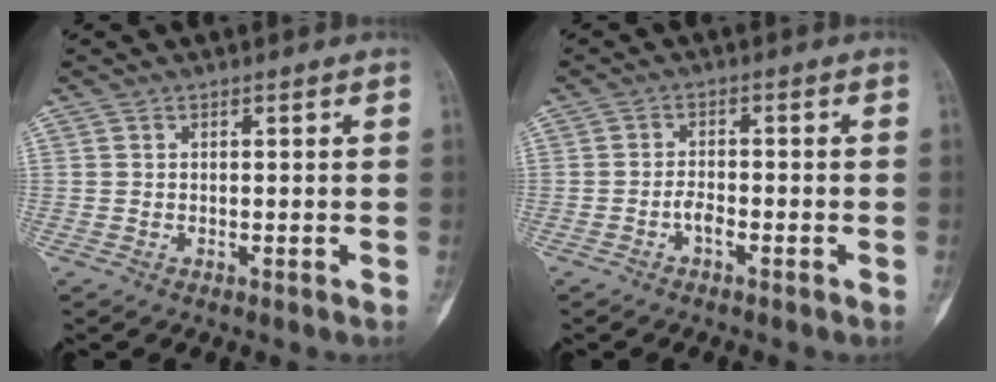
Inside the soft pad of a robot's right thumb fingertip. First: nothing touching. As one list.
[{"total": 2.2, "force": [-1.2, 0.9, 1.6], "torque": [-0.028, 0.009, -0.025]}]